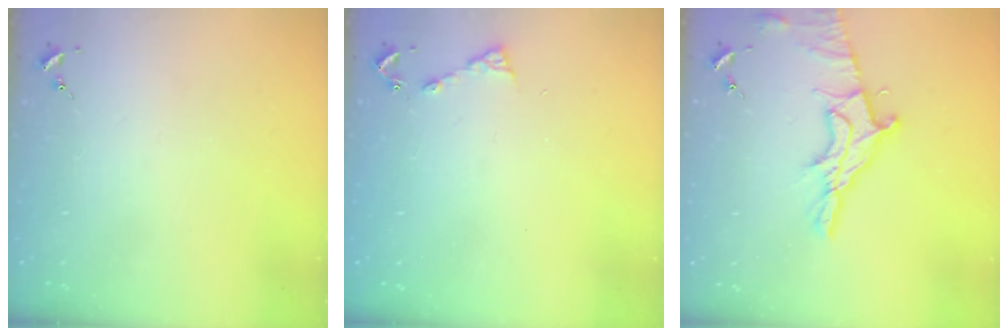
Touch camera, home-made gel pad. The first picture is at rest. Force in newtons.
{"total": 5.6, "press": 5.6, "slide": 0.7}
{"total": 13.5, "press": 13.4, "slide": 1.3}